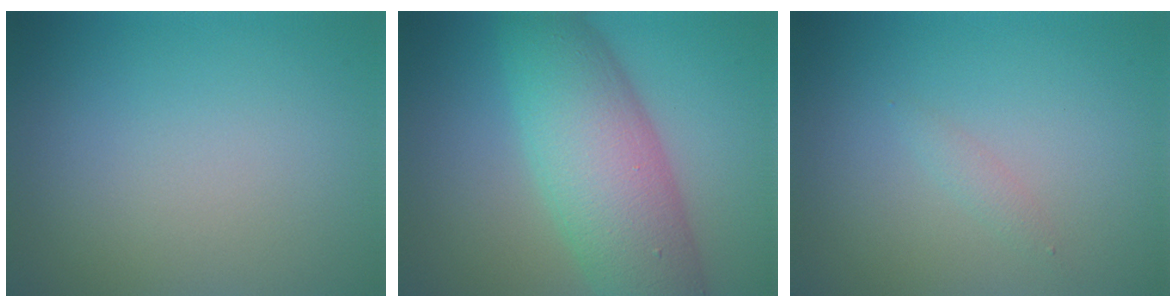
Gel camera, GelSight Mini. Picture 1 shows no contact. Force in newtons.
{"total": 9.5, "press": 9.5, "slide": 0.1}
{"total": 0.8, "press": 0.8, "slide": 0.1}